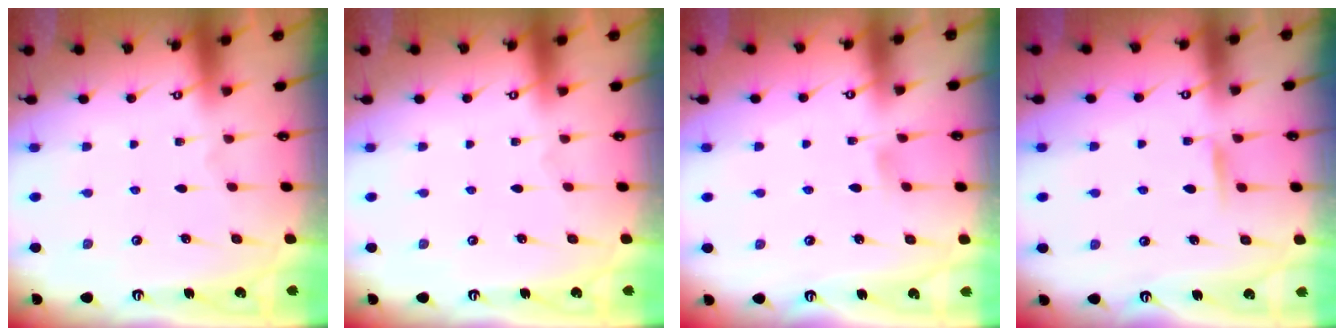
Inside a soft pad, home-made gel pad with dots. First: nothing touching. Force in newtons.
{"total": 0.0}
{"total": 3.2, "press": 3.2, "slide": 0.4}
{"total": 6.6, "press": 6.5, "slide": 0.9}